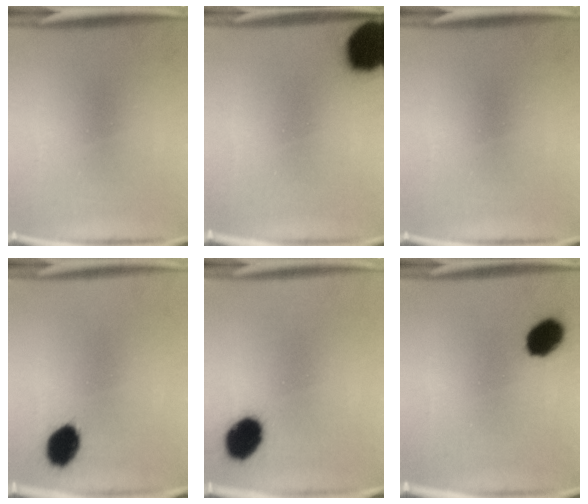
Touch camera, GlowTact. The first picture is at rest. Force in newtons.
{"total": 17.9}
{"total": 0.0}
{"total": 7.9}
{"total": 10.1}
{"total": 8.4}